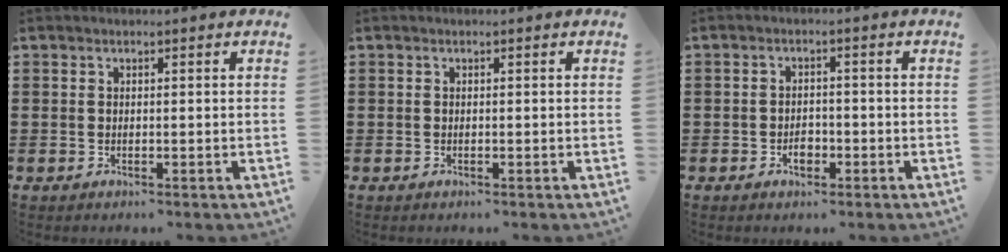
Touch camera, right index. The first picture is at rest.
{"total": 0.0}
{"total": 2.3, "force": [-1.1, 1.2, 1.6], "torque": [-0.025, -0.006, -0.020]}